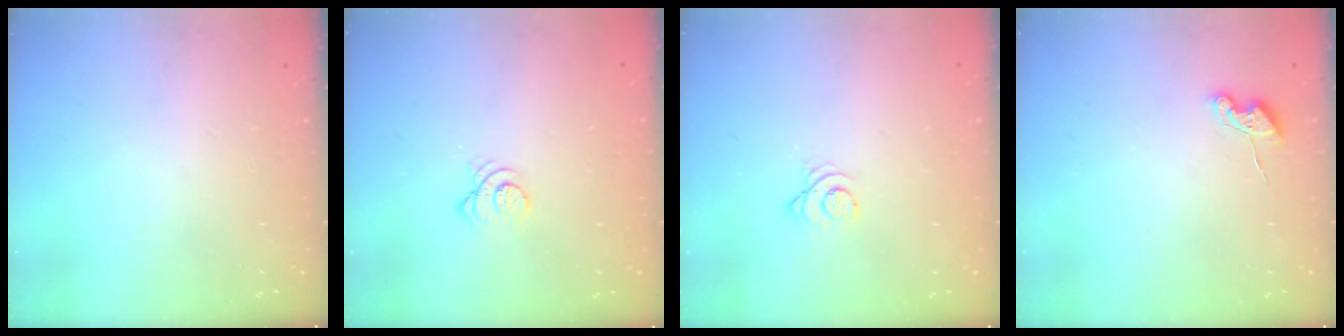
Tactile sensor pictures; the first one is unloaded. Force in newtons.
{"total": 3.0, "press": 2.9, "slide": 0.3}
{"total": 2.8, "press": 2.8, "slide": 0.3}
{"total": 5.6, "press": 5.5, "slide": 0.8}